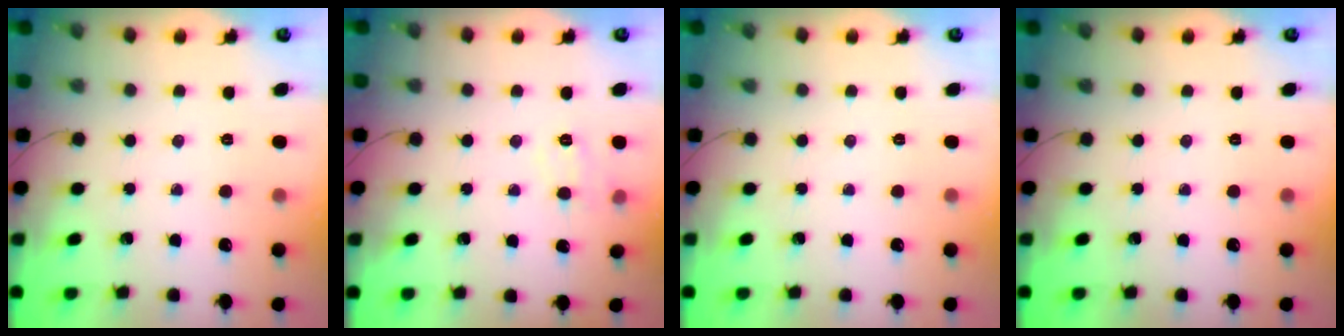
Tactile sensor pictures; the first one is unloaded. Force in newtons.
{"total": 8.2, "press": 8.1, "slide": 1.5}
{"total": 0.0}
{"total": 0.0}